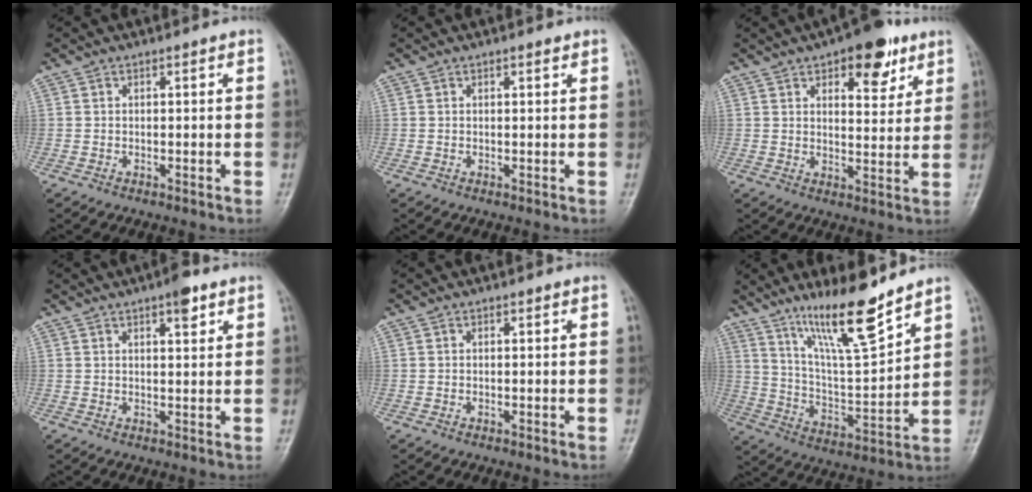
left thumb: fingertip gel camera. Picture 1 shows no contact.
{"total": 0.7, "force": [0.5, 0.2, 0.4], "torque": [-0.008, -0.002, 0.007]}
{"total": 11.3, "force": [6.4, 5.2, 7.8], "torque": [-0.072, -0.027, 0.087]}
{"total": 3.9, "force": [2.4, 1.2, 2.8], "torque": [-0.033, -0.010, 0.032]}
{"total": 0.0}
{"total": 14.9, "force": [11.1, 2.0, 9.7], "torque": [-0.158, -0.075, 0.207]}